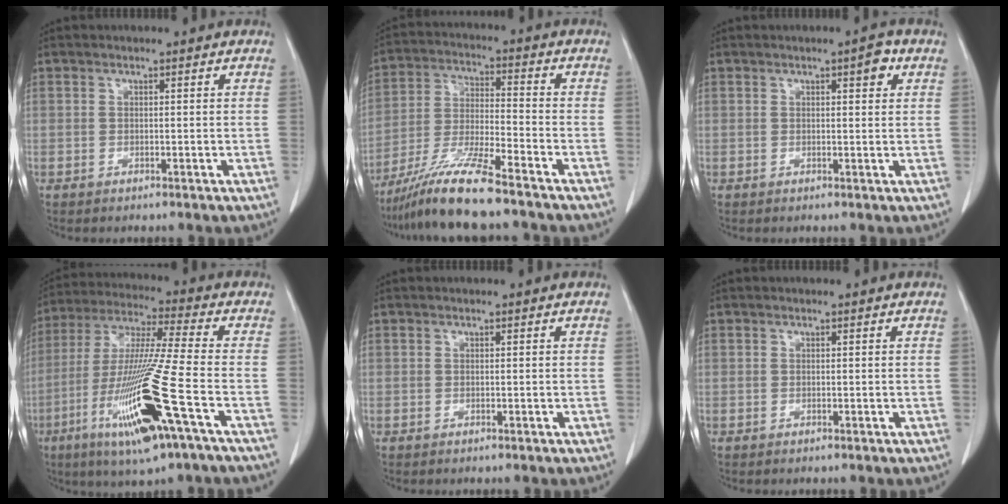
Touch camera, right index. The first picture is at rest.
{"total": 11.6, "force": [-9.1, -0.2, 7.2], "torque": [-0.142, -0.025, -0.172]}
{"total": 2.4, "force": [1.2, 0.7, 2.1], "torque": [-0.027, 0.002, 0.014]}
{"total": 19.0, "force": [-7.3, -0.2, 17.5], "torque": [-0.373, -0.037, -0.142]}
{"total": 0.0}
{"total": 0.0}